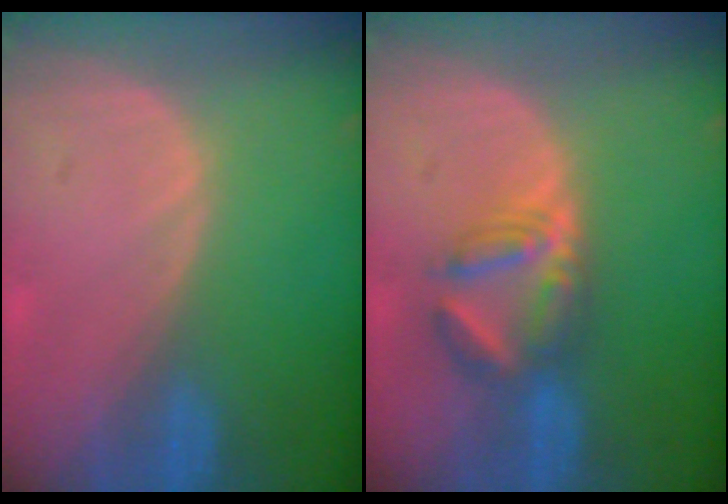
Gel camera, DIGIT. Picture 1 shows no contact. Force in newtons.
{"total": 5.8, "press": 5.6, "slide": 1.2}